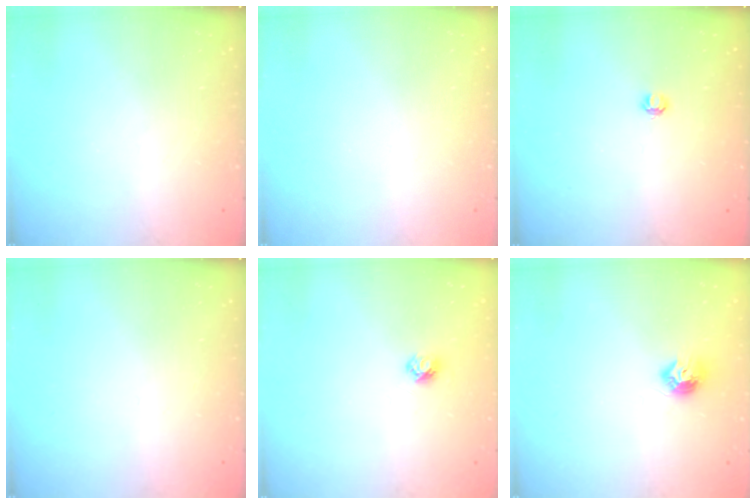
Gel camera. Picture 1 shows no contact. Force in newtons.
{"total": 0.0}
{"total": 3.6, "press": 3.6, "slide": 0.3}
{"total": 0.0}
{"total": 3.9, "press": 3.8, "slide": 0.7}
{"total": 7.6, "press": 7.6, "slide": 0.2}